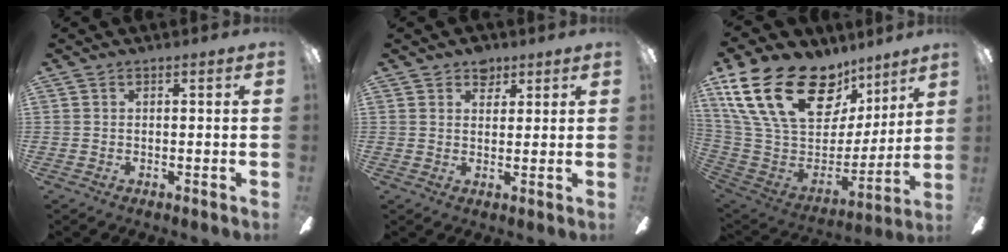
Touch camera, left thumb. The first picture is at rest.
{"total": 4.5, "force": [3.3, 2.8, 1.3], "torque": [-0.004, -0.013, 0.056]}
{"total": 28.7, "force": [14.8, 16.8, 18.0], "torque": [-0.336, -0.073, 0.286]}